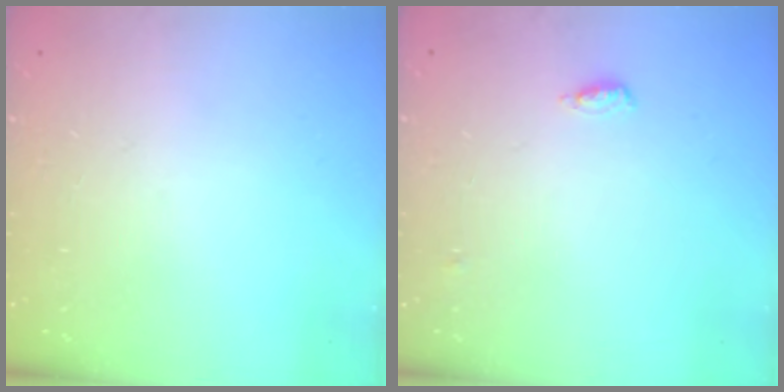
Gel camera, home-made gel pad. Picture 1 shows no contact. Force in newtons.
{"total": 4.0, "press": 3.8, "slide": 1.1}